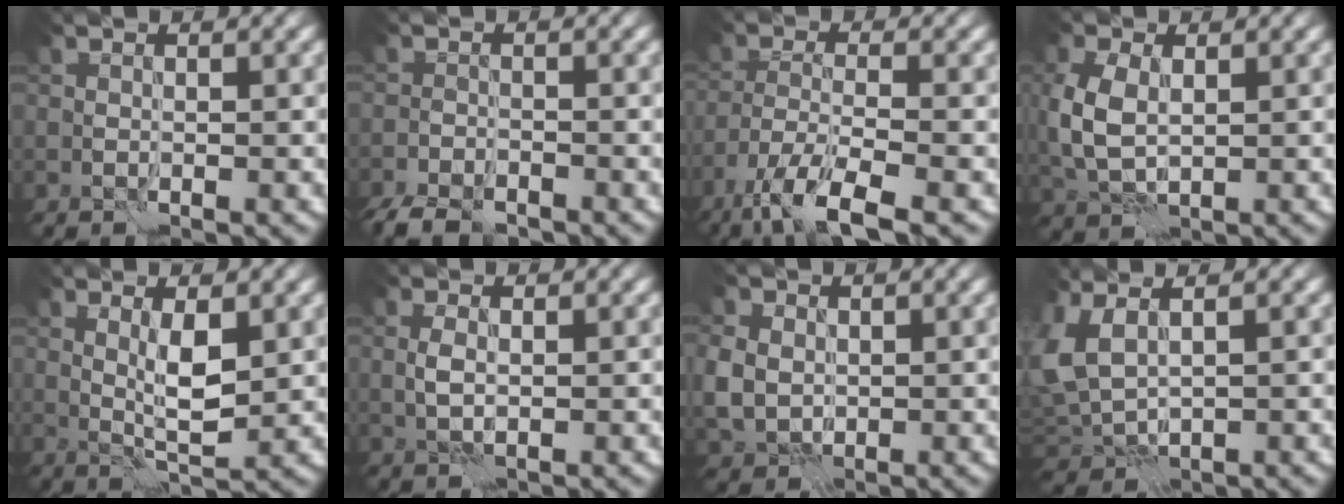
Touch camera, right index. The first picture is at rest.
{"total": 4.3, "force": [-3.7, 1.5, 1.6], "torque": [-0.024, -0.017, -0.072]}
{"total": 7.2, "force": [-4.9, 1.8, 5.0], "torque": [-0.092, -0.009, -0.095]}
{"total": 4.4, "force": [0.6, 2.9, 3.2], "torque": [-0.089, 0.000, 0.013]}
{"total": 2.9, "force": [1.0, 0.6, 2.6], "torque": [-0.050, -0.008, 0.021]}
{"total": 1.1, "force": [0.3, 0.6, 0.9], "torque": [-0.022, -0.001, 0.004]}
{"total": 3.7, "force": [0.4, 3.3, 1.8], "torque": [-0.044, -0.001, 0.010]}
{"total": 4.9, "force": [1.2, 2.9, 3.7], "torque": [-0.101, -0.006, 0.026]}